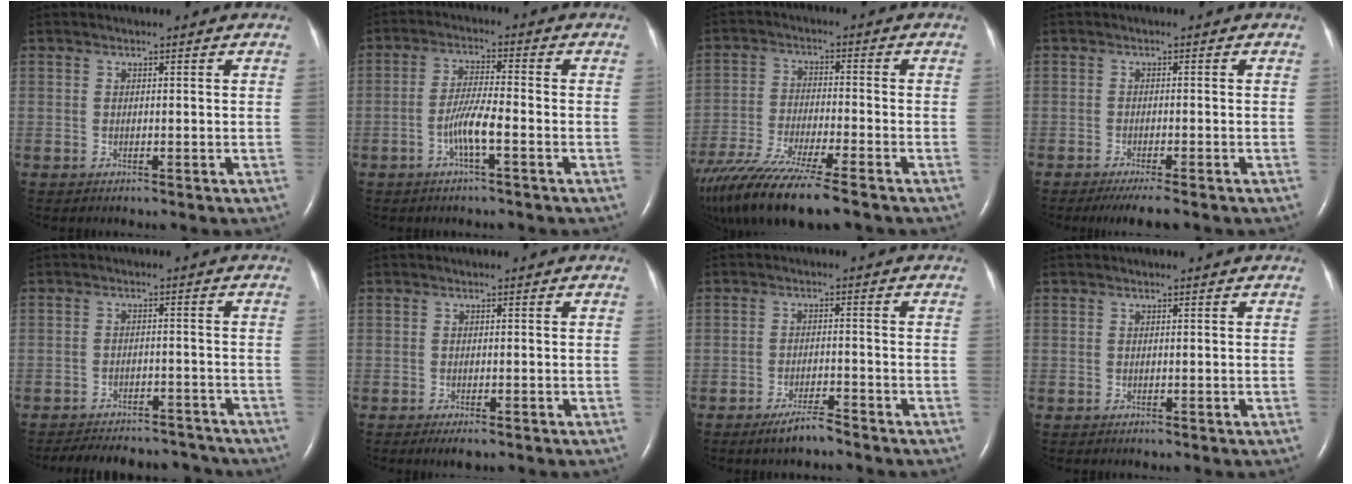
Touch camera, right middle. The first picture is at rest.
{"total": 5.0, "force": [-2.0, 0.1, 4.6], "torque": [-0.094, 0.001, -0.042]}
{"total": 15.6, "force": [-12.0, 1.1, 9.9], "torque": [-0.198, -0.050, -0.209]}
{"total": 5.1, "force": [-4.0, 0.2, 3.1], "torque": [-0.043, -0.010, -0.059]}
{"total": 13.2, "force": [-12.1, 4.0, 3.3], "torque": [-0.067, 0.010, -0.157]}
{"total": 2.1, "force": [-1.4, 0.6, 1.5], "torque": [-0.025, -0.005, -0.019]}
{"total": 3.7, "force": [-3.0, 0.3, 2.0], "torque": [-0.042, -0.004, -0.056]}
{"total": 0.0}